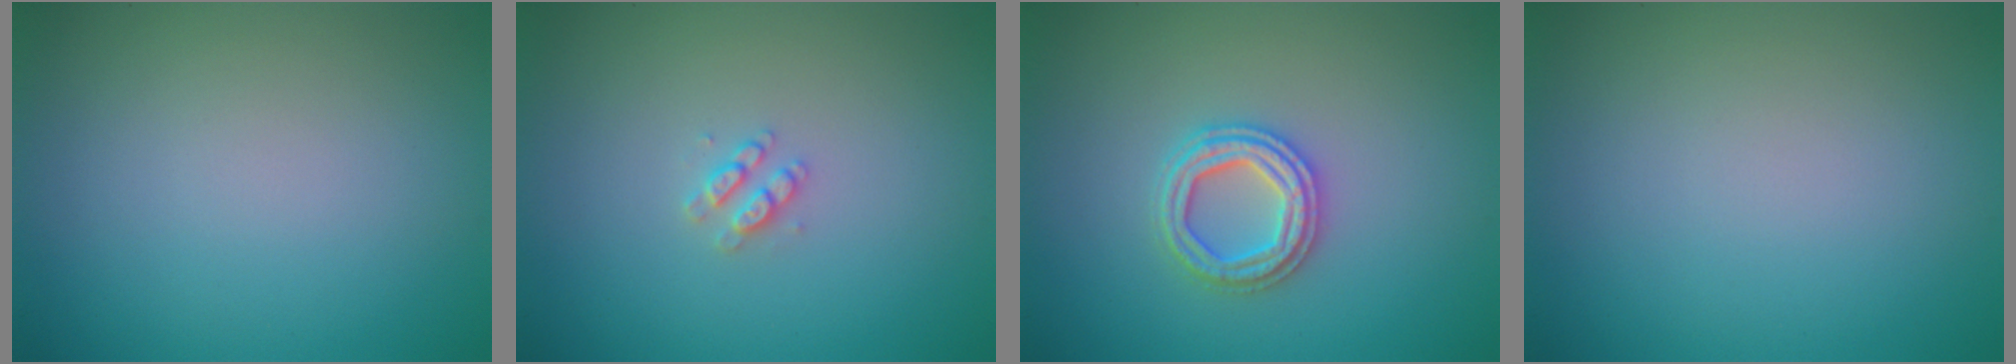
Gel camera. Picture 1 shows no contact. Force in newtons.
{"total": 1.4, "press": 1.3, "slide": 0.3}
{"total": 2.9, "press": 2.9, "slide": 0.6}
{"total": 0.0}